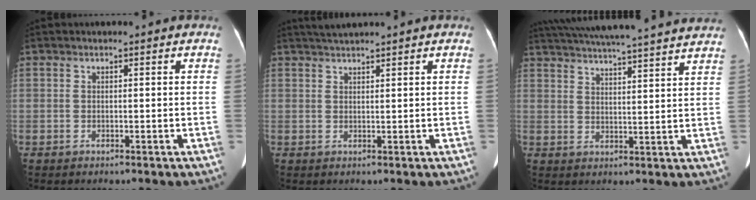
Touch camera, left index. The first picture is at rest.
{"total": 2.6, "force": [2.4, -0.4, 0.9], "torque": [-0.016, 0.017, 0.049]}
{"total": 24.5, "force": [22.3, 1.2, 10.1], "torque": [-0.173, 0.011, 0.296]}